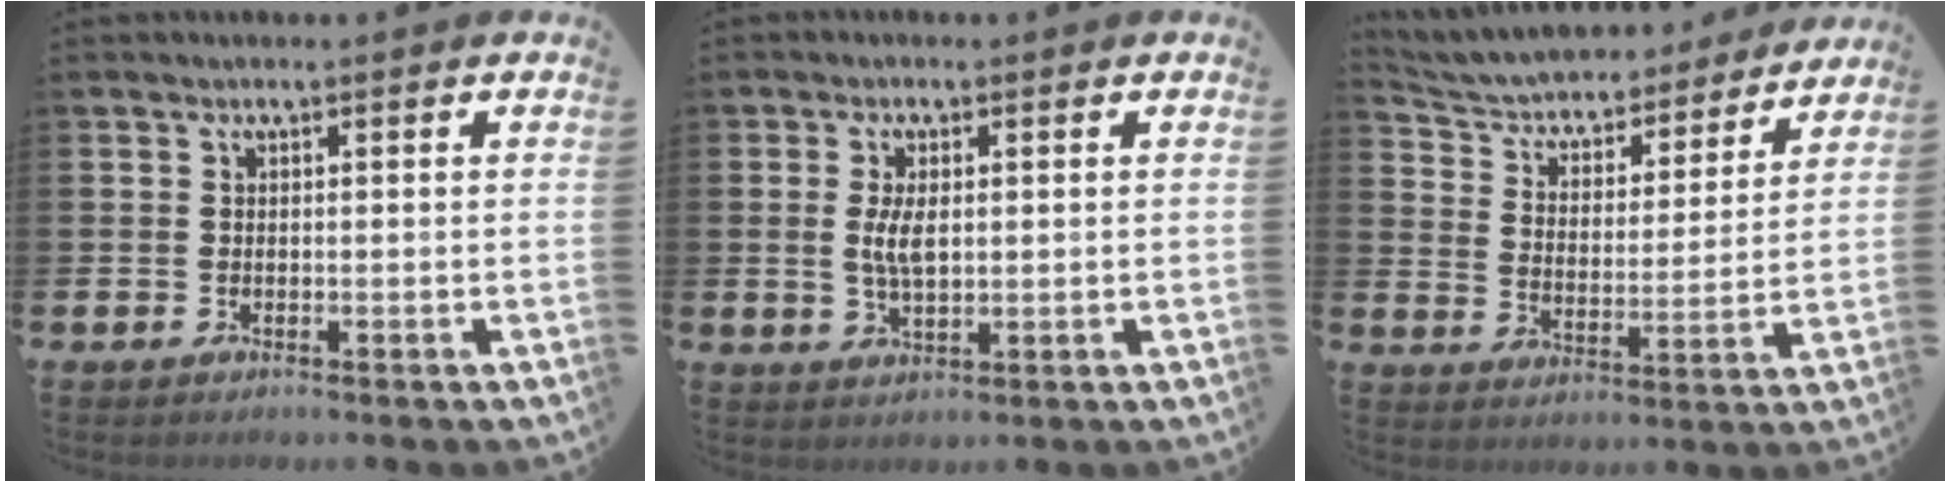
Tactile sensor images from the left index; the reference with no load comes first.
{"total": 4.2, "force": [0.8, 1.8, 3.7], "torque": [-0.063, 0.002, 0.011]}
{"total": 5.6, "force": [5.2, 1.7, 1.0], "torque": [-0.051, -0.042, 0.084]}